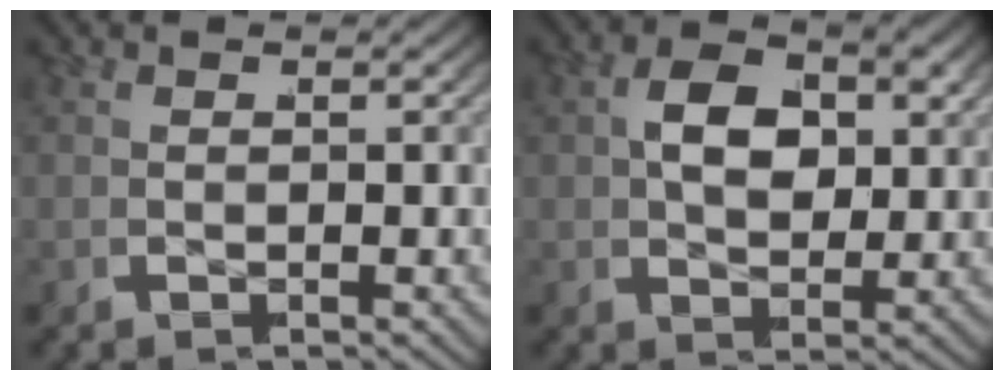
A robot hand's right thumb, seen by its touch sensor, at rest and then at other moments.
{"total": 5.2, "force": [1.1, 3.0, 4.1], "torque": [-0.073, -0.006, 0.024]}